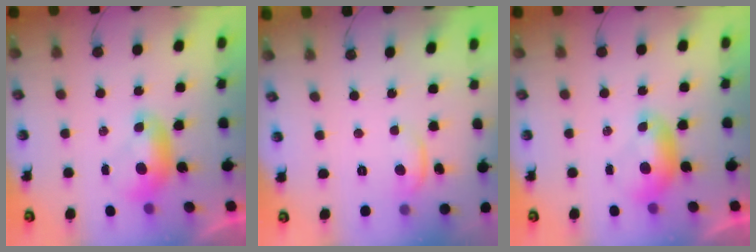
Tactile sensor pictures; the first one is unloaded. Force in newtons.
{"total": 2.3, "press": 2.2, "slide": 0.4}
{"total": 0.0}